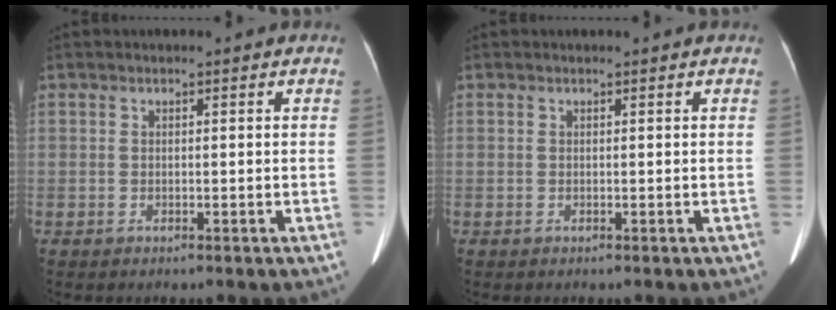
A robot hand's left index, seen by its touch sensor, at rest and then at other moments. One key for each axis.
{"total": 0.0}